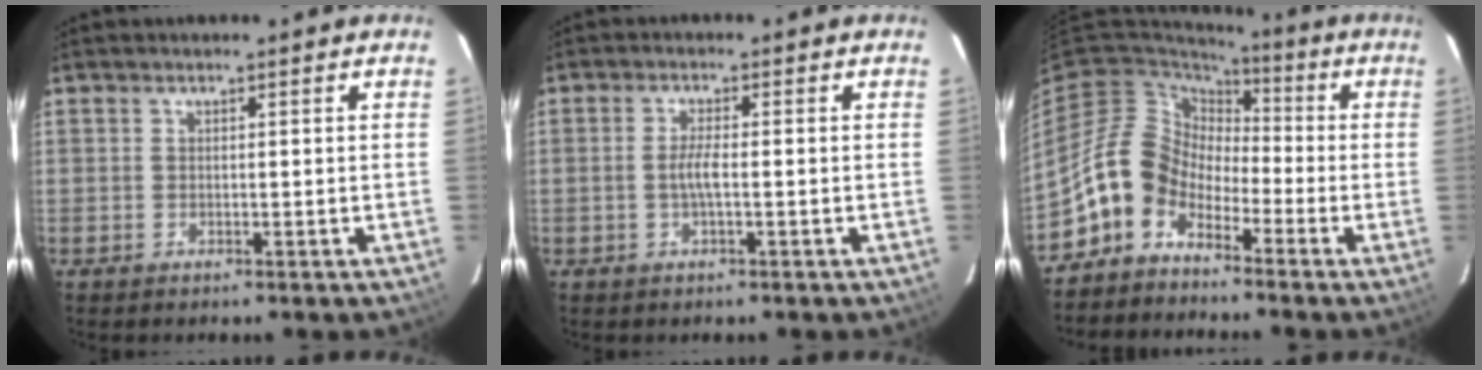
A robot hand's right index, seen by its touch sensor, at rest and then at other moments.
{"total": 2.7, "force": [-0.6, 0.2, 2.6], "torque": [-0.052, 0.001, -0.012]}
{"total": 10.2, "force": [-5.8, 7.7, 3.5], "torque": [-0.070, 0.034, -0.126]}